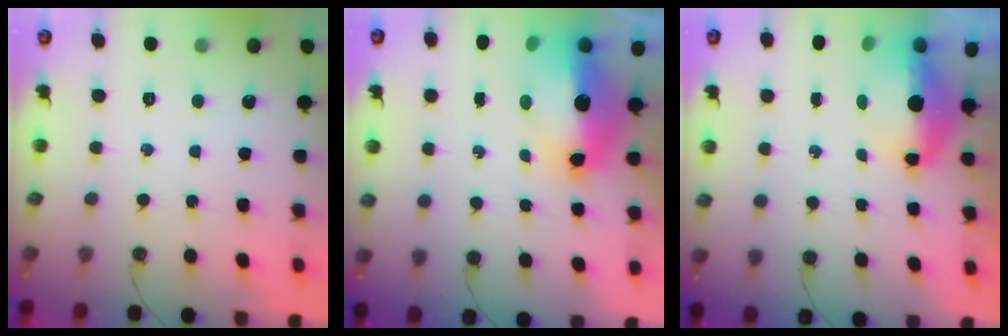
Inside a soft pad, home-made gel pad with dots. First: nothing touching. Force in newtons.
{"total": 15.0, "press": 14.9, "slide": 1.6}
{"total": 13.3, "press": 8.1, "slide": 10.5}